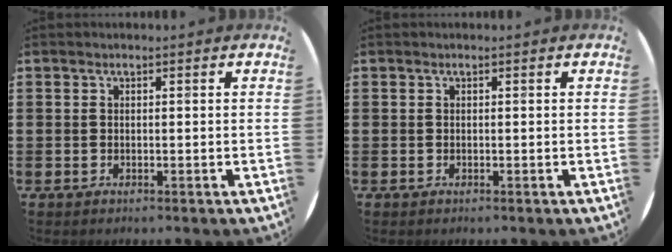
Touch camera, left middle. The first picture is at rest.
{"total": 0.0}